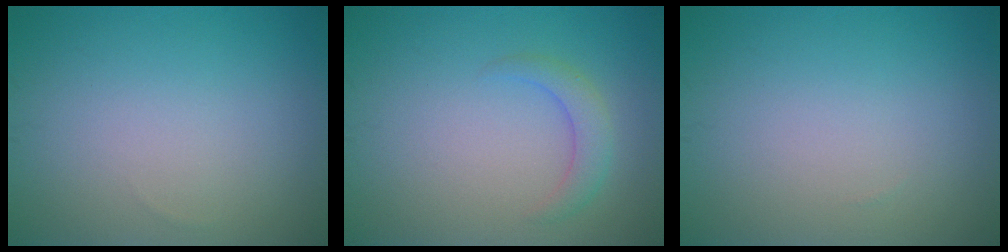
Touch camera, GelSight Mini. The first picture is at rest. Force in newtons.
{"total": 2.0, "press": 2.0, "slide": 0.1}
{"total": 0.0}